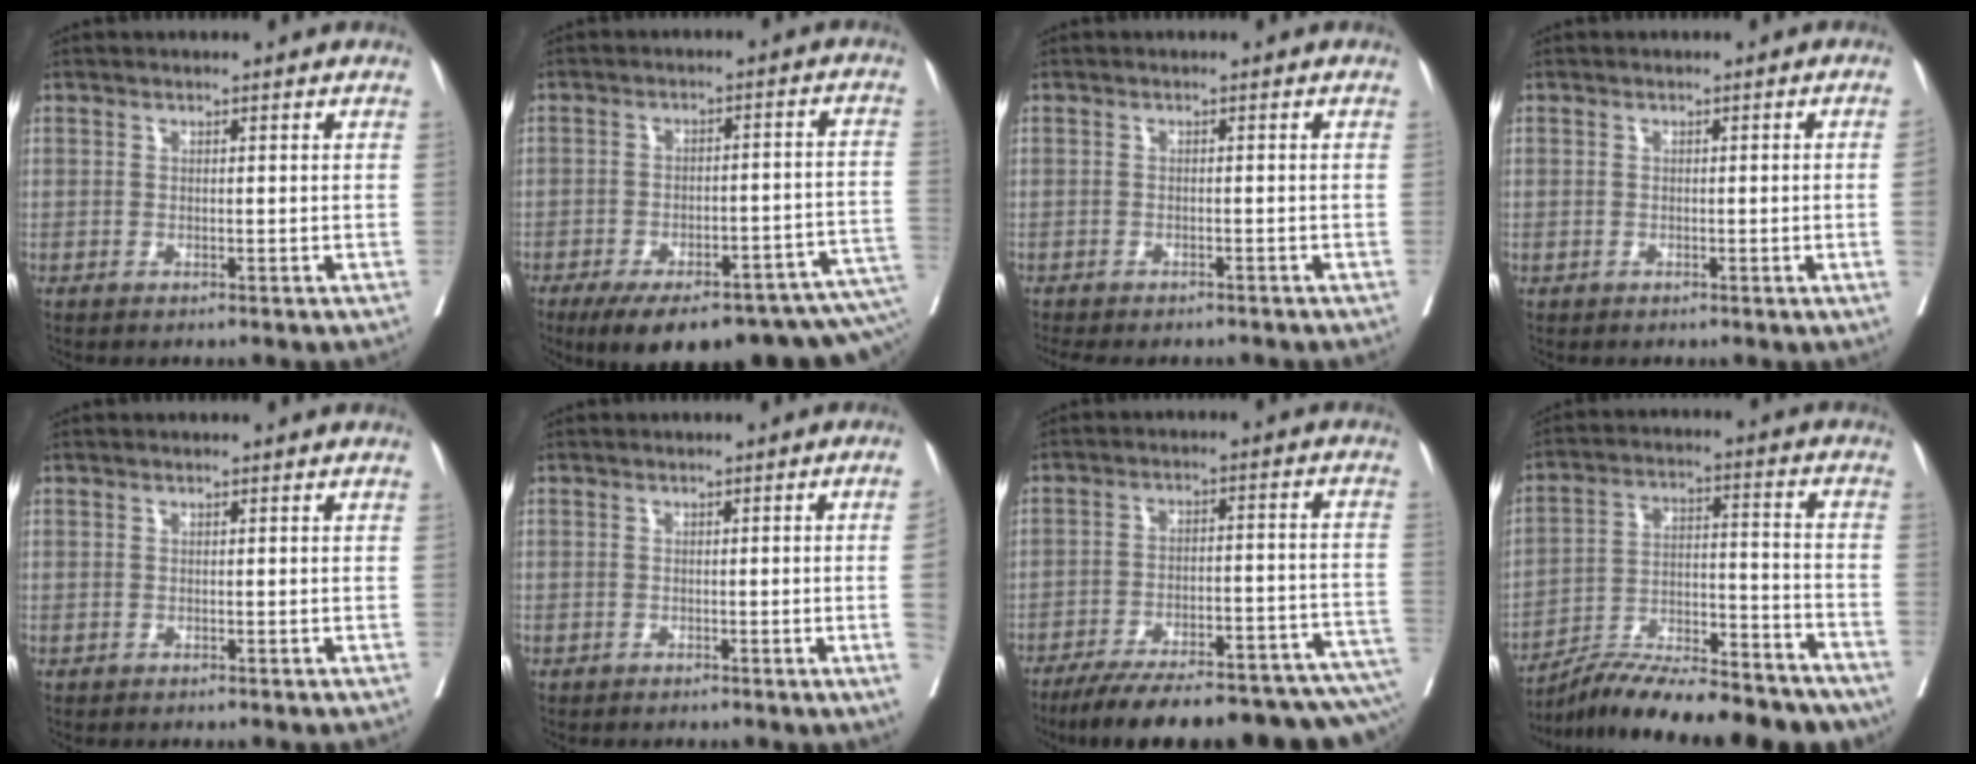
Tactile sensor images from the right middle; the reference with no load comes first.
{"total": 21.9, "force": [-15.0, 6.5, 14.6], "torque": [-0.146, 0.021, -0.190]}
{"total": 8.5, "force": [-7.5, 2.4, 3.1], "torque": [-0.044, -0.003, -0.098]}
{"total": 1.7, "force": [-0.2, -0.3, 1.6], "torque": [-0.025, 0.005, -0.001]}
{"total": 0.0}
{"total": 3.9, "force": [-0.6, -1.1, 3.7], "torque": [-0.045, 0.001, -0.005]}
{"total": 25.8, "force": [-21.5, 3.8, 13.8], "torque": [-0.140, 0.000, -0.290]}
{"total": 21.0, "force": [-18.1, 3.9, 9.9], "torque": [-0.135, 0.011, -0.285]}